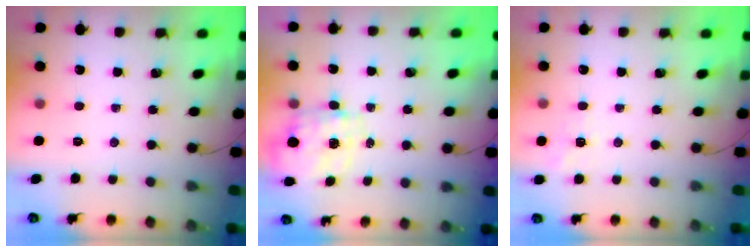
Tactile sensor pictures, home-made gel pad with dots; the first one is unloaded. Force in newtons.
{"total": 2.6, "press": 2.4, "slide": 1.0}
{"total": 5.2, "press": 4.8, "slide": 1.8}